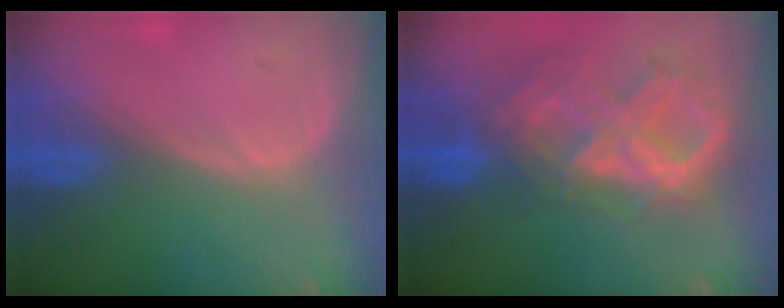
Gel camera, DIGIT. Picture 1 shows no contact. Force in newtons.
{"total": 10.5, "press": 8.9, "slide": 5.5}